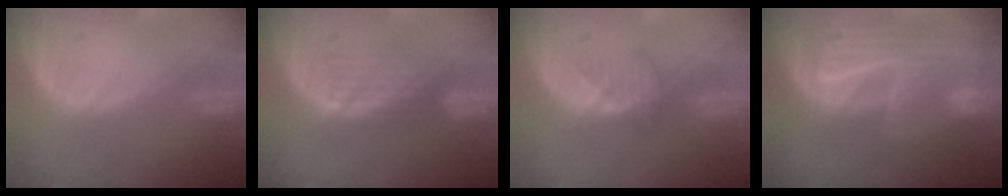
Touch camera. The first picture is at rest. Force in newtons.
{"total": 4.7, "press": 4.1, "slide": 2.4}
{"total": 2.5, "press": 2.5, "slide": 0.3}
{"total": 10.0, "press": 8.7, "slide": 5.1}